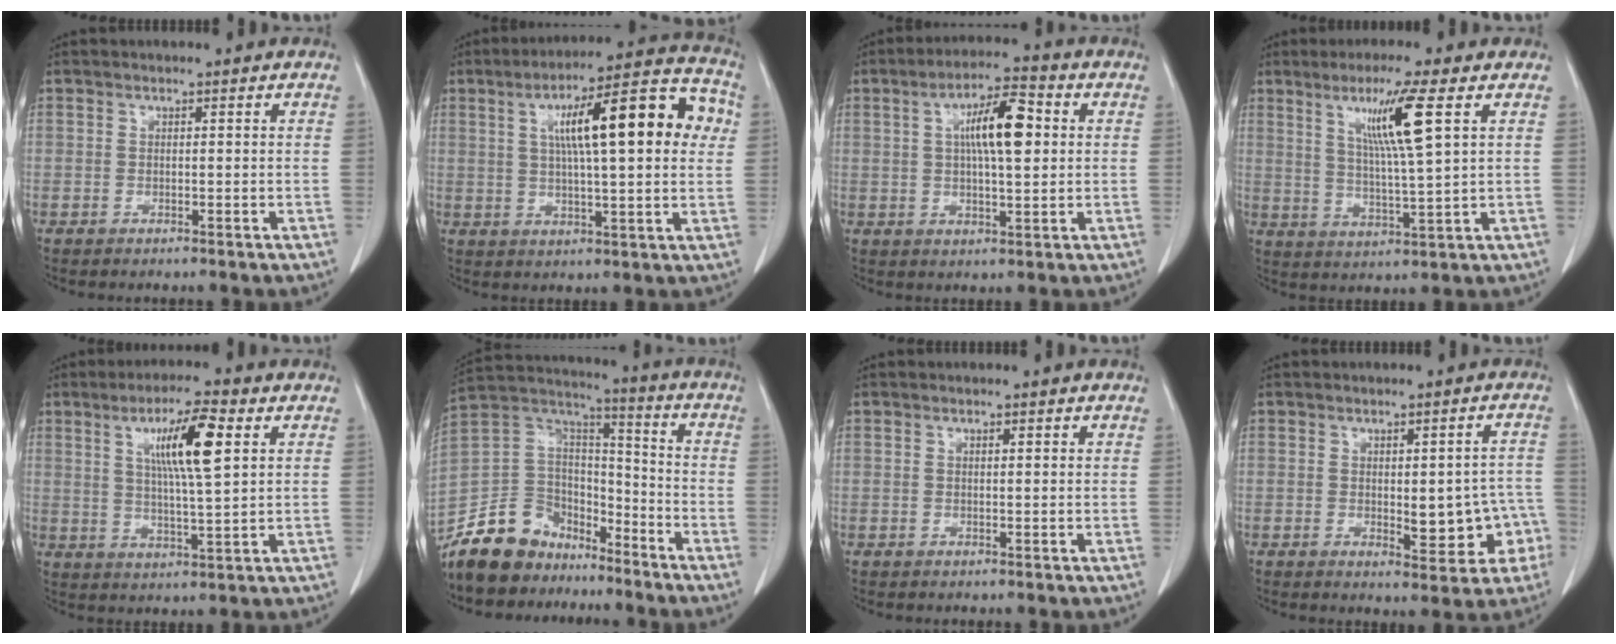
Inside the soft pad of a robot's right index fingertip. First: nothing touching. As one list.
[{"total": 17.6, "force": [4.1, 2.9, 16.8], "torque": [-0.241, 0.040, 0.056]}, {"total": 9.4, "force": [1.9, 2.2, 9.0], "torque": [-0.158, 0.018, 0.031]}, {"total": 9.4, "force": [3.8, -0.9, 8.5], "torque": [-0.155, -0.006, 0.073]}, {"total": 9.8, "force": [3.5, 0.5, 9.2], "torque": [-0.161, 0.004, 0.059]}, {"total": 13.4, "force": [-10.6, 7.8, 2.8], "torque": [-0.064, 0.065, -0.193]}, {"total": 0.9, "force": [0.5, 0.1, 0.7], "torque": [-0.015, 0.001, 0.007]}, {"total": 8.6, "force": [-1.9, 3.6, 7.7], "torque": [-0.076, 0.018, -0.014]}]